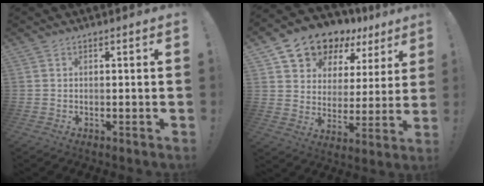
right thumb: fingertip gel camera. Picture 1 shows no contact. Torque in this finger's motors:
{"motor_torque": [-0.30, 1.63, -0.03, 0.45, 0.27]}